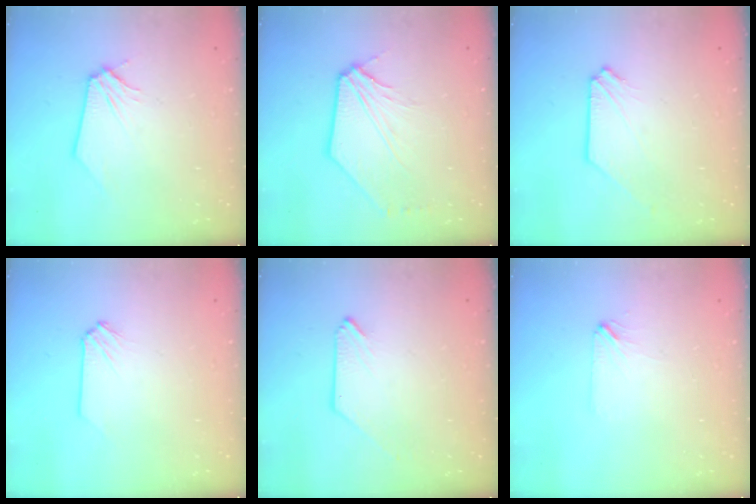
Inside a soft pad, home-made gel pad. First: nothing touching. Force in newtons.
{"total": 6.5, "press": 6.4, "slide": 0.7}
{"total": 1.0, "press": 1.0, "slide": 0.2}
{"total": 0.0}
{"total": 0.0}
{"total": 1.8, "press": 1.7, "slide": 0.4}